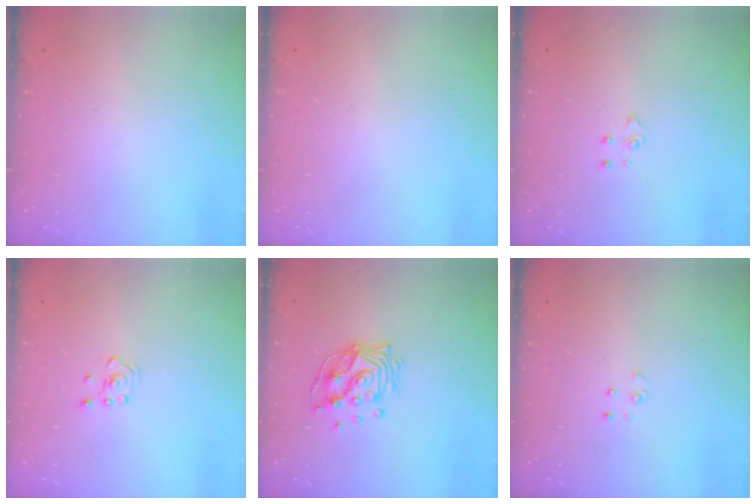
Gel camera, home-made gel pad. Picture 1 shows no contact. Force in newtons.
{"total": 0.0}
{"total": 4.5, "press": 4.4, "slide": 0.5}
{"total": 2.8, "press": 2.6, "slide": 1.0}
{"total": 13.4, "press": 13.4, "slide": 1.6}
{"total": 2.8, "press": 2.8, "slide": 0.3}